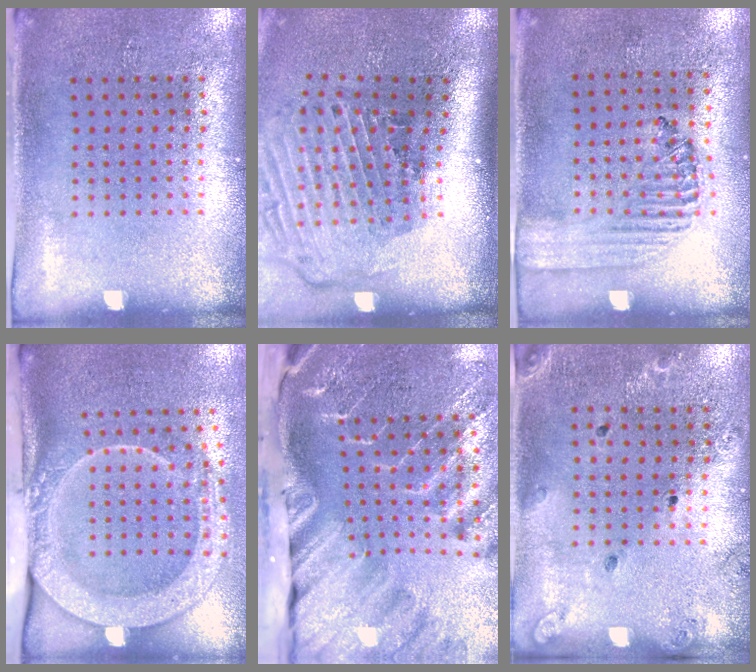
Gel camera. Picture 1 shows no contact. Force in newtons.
{"total": 3.0, "press": 2.0, "slide": 2.2}
{"total": 1.3, "press": 1.2, "slide": 0.5}
{"total": 2.8, "press": 2.1, "slide": 1.9}
{"total": 4.6, "press": 3.4, "slide": 3.1}
{"total": 1.3, "press": 1.3, "slide": 0.3}